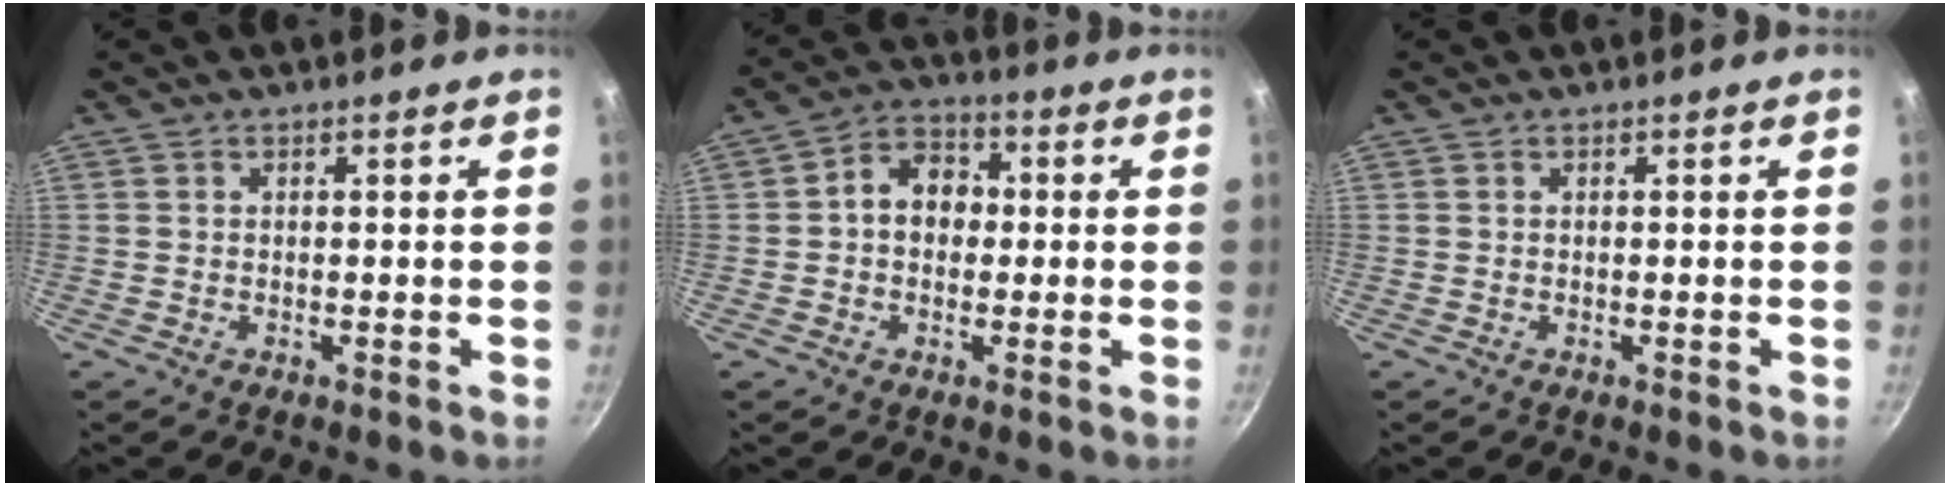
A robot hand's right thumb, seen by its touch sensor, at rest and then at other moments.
{"total": 7.9, "force": [0.2, 6.2, 4.8], "torque": [-0.040, 0.020, -0.011]}
{"total": 0.0}